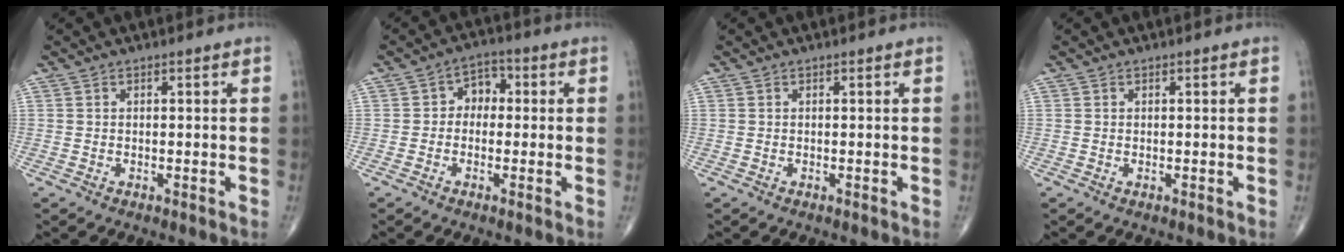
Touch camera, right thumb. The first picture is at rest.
{"total": 4.5, "force": [-0.1, 3.5, 2.7], "torque": [-0.012, 0.019, -0.016]}
{"total": 0.0}
{"total": 0.0}